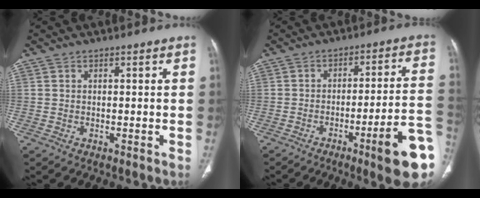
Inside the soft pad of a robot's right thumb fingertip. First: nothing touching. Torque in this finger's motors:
{"motor_torque": [2.94, 1.51, 1.29, -1.48, 0.55]}